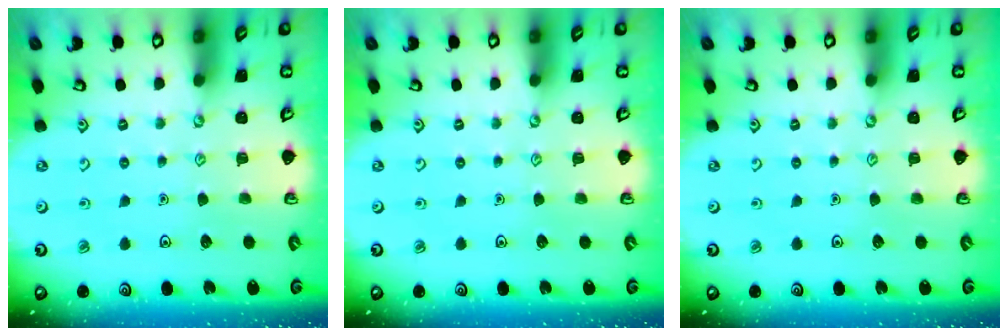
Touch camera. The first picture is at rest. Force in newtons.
{"total": 0.0}
{"total": 0.0}